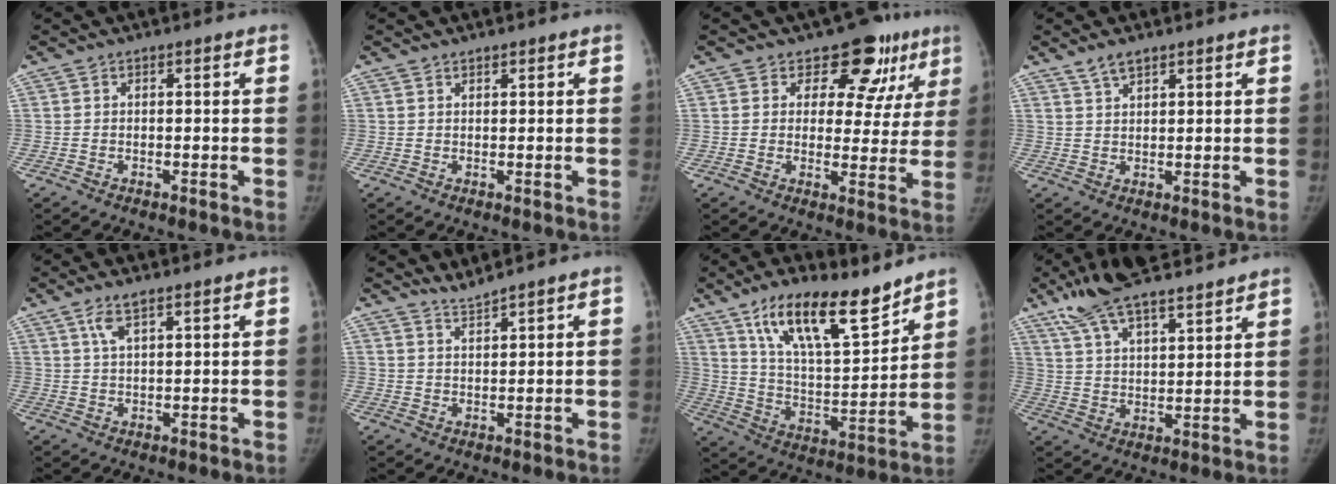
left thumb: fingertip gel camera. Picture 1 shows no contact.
{"total": 0.9, "force": [0.8, 0.3, 0.2], "torque": [0.000, -0.006, 0.013]}
{"total": 11.8, "force": [7.5, 7.7, 4.8], "torque": [0.001, -0.030, 0.084]}
{"total": 3.3, "force": [2.6, 1.2, 1.6], "torque": [-0.028, -0.009, 0.051]}
{"total": 4.2, "force": [2.7, 1.2, 3.0], "torque": [-0.062, -0.006, 0.057]}
{"total": 2.6, "force": [2.5, -0.7, 0.2], "torque": [-0.005, -0.018, 0.058]}
{"total": 18.9, "force": [13.1, 6.2, 12.1], "torque": [-0.171, -0.073, 0.234]}
{"total": 16.3, "force": [12.4, 4.4, 9.5], "torque": [-0.152, -0.036, 0.222]}